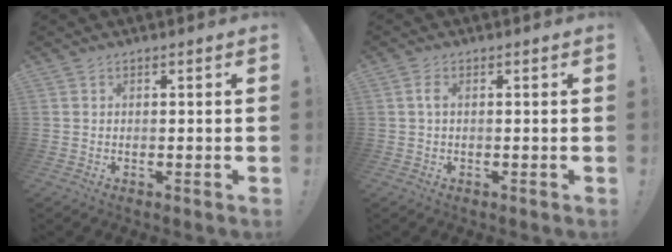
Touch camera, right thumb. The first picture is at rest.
{"total": 1.9, "force": [0.1, 0.7, 1.7], "torque": [-0.037, 0.006, 0.001]}